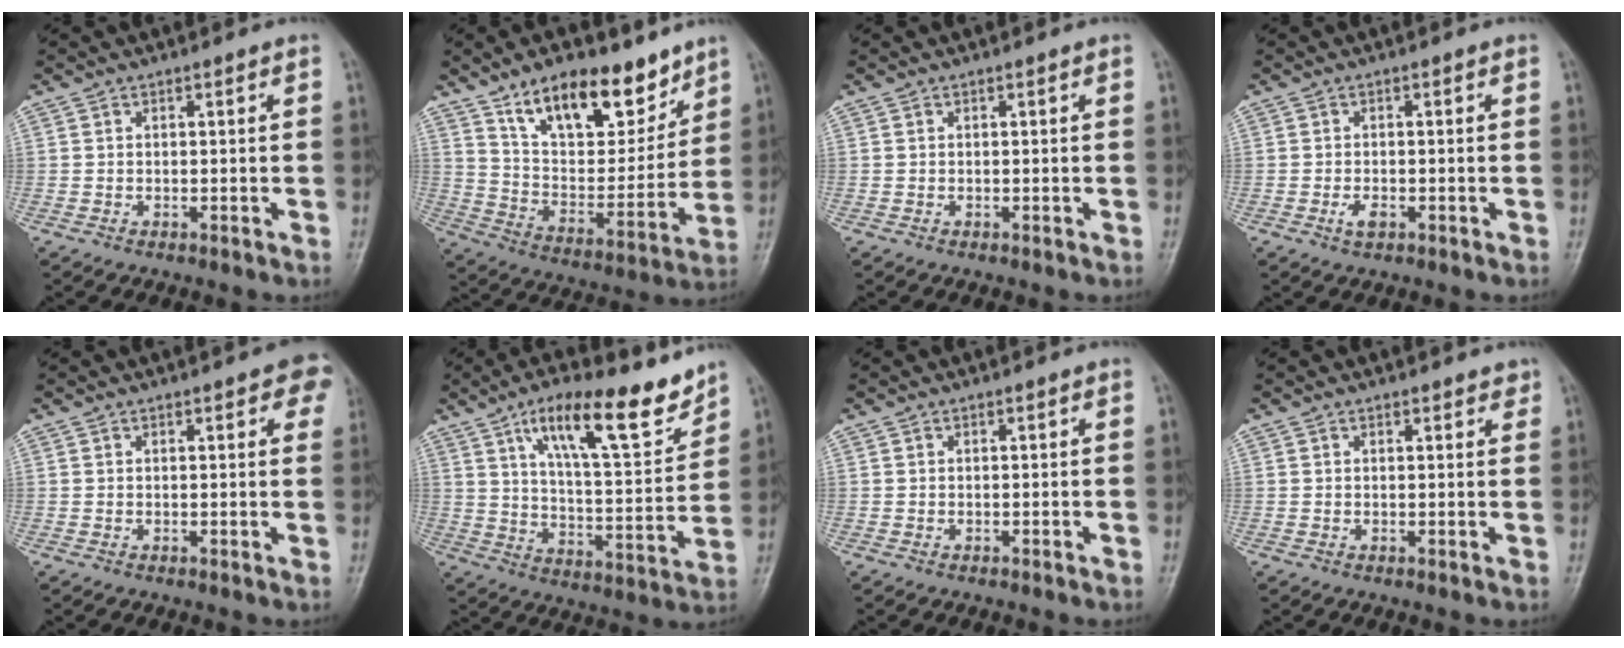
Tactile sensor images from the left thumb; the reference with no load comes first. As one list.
[{"total": 19.2, "force": [12.9, 9.0, 11.1], "torque": [-0.120, -0.070, 0.222]}, {"total": 0.0}, {"total": 2.2, "force": [-0.9, 1.2, 1.5], "torque": [-0.027, 0.000, -0.017]}, {"total": 5.0, "force": [2.5, 2.1, 3.8], "torque": [-0.018, -0.003, 0.020]}, {"total": 18.4, "force": [11.6, 5.6, 13.1], "torque": [-0.172, -0.059, 0.195]}, {"total": 0.0}, {"total": 1.8, "force": [1.4, 0.9, 0.7], "torque": [0.007, -0.006, 0.011]}]